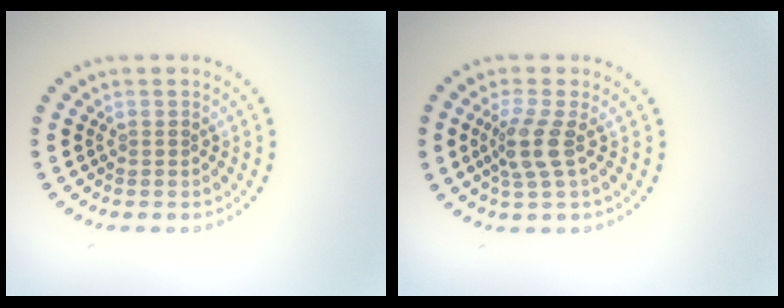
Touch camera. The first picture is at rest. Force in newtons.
{"total": 2.7, "press": 2.1, "slide": 1.7}